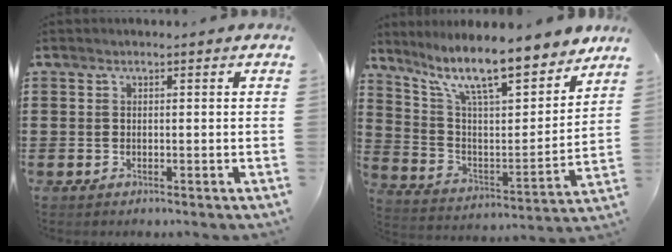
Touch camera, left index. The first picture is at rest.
{"total": 12.1, "force": [9.8, 2.4, 6.6], "torque": [-0.151, -0.060, 0.165]}